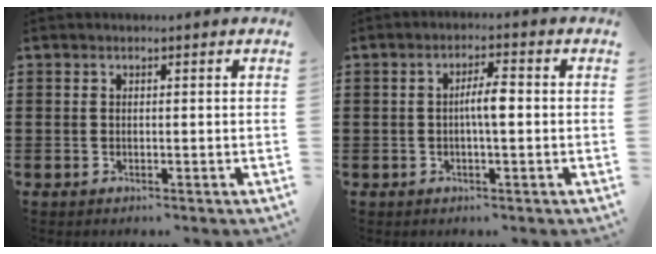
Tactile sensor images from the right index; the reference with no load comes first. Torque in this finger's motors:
{"motor_torque": [0.73, -0.23, 0.44, 0.13]}